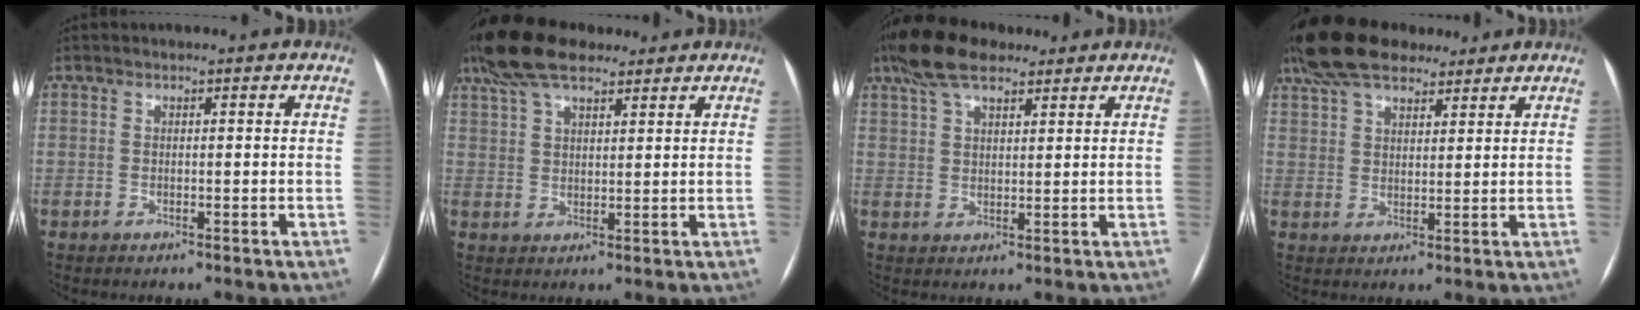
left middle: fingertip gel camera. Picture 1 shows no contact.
{"total": 10.9, "force": [8.4, 3.7, 5.9], "torque": [-0.116, 0.045, 0.154]}
{"total": 8.7, "force": [6.5, 3.1, 4.9], "torque": [-0.100, 0.033, 0.117]}
{"total": 14.0, "force": [11.0, 5.4, 6.7], "torque": [-0.135, 0.053, 0.192]}